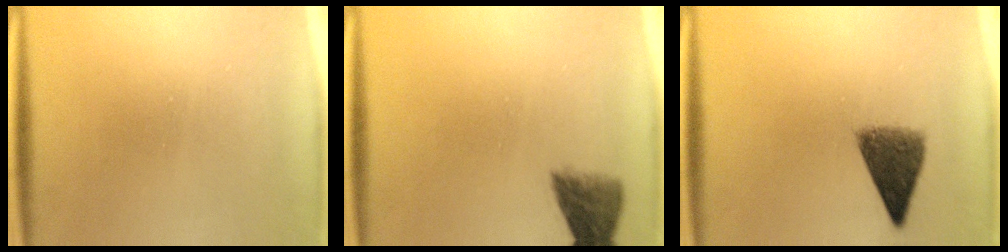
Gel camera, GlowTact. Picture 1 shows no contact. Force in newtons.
{"total": 5.0}
{"total": 6.3}